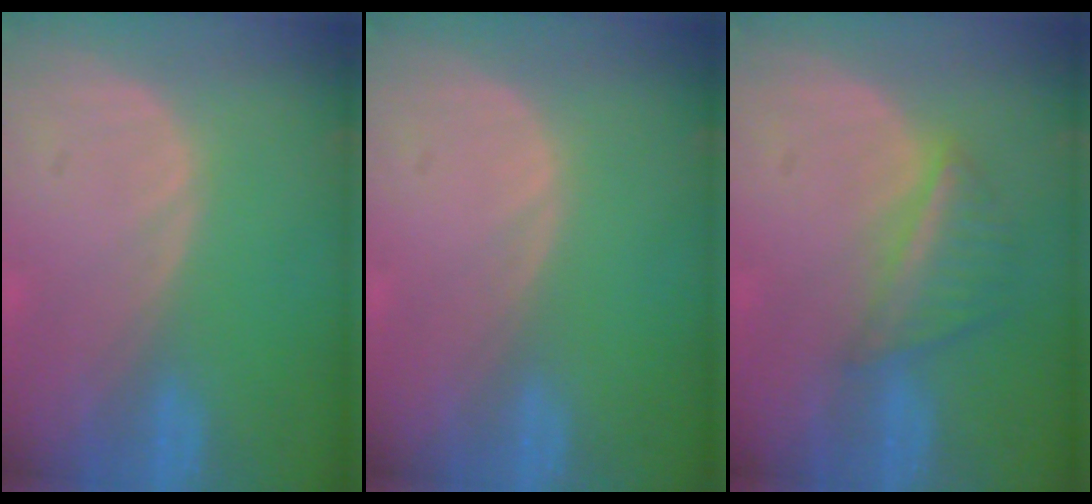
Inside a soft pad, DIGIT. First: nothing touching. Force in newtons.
{"total": 0.0}
{"total": 5.7, "press": 5.1, "slide": 2.5}